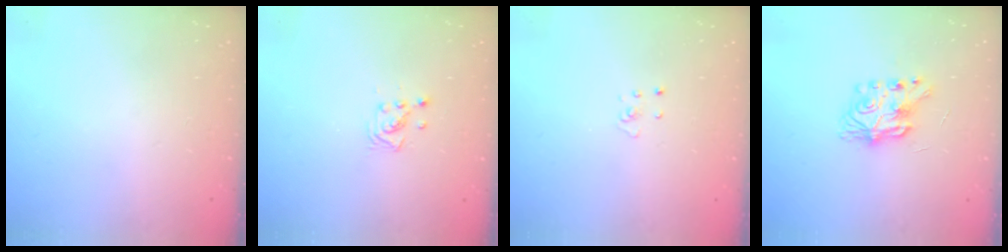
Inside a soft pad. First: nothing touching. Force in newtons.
{"total": 3.4, "press": 3.4, "slide": 0.3}
{"total": 2.3, "press": 2.3, "slide": 0.2}
{"total": 7.8, "press": 7.8, "slide": 0.1}